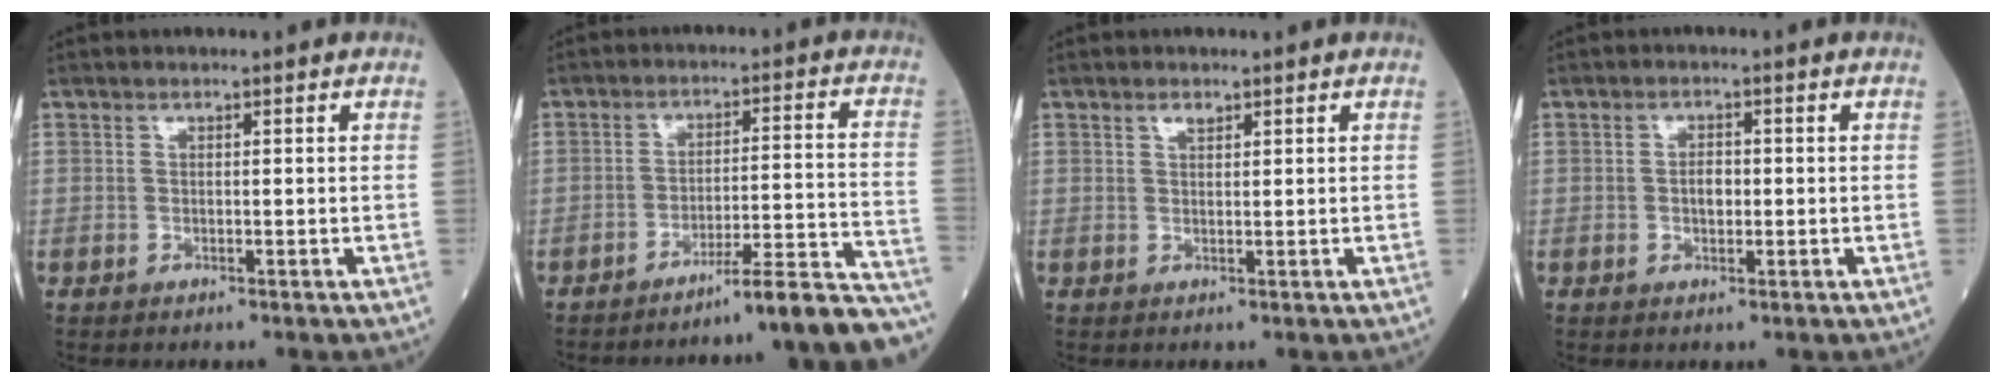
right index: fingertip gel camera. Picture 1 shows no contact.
{"total": 14.7, "force": [-13.8, -1.7, 4.9], "torque": [-0.028, 0.023, -0.186]}
{"total": 1.0, "force": [0.7, 0.4, 0.6], "torque": [-0.013, 0.001, 0.013]}
{"total": 1.8, "force": [-0.2, 1.0, 1.5], "torque": [-0.025, 0.002, -0.003]}